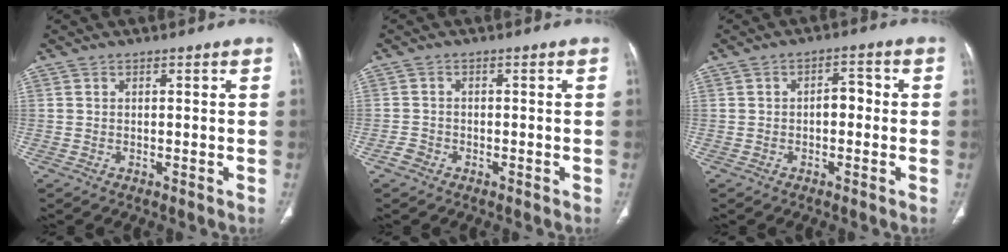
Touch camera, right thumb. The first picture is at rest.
{"total": 1.7, "force": [-1.1, 1.3, 0.3], "torque": [-0.009, 0.007, -0.024]}
{"total": 3.5, "force": [-0.4, 2.2, 2.7], "torque": [-0.026, 0.016, -0.013]}